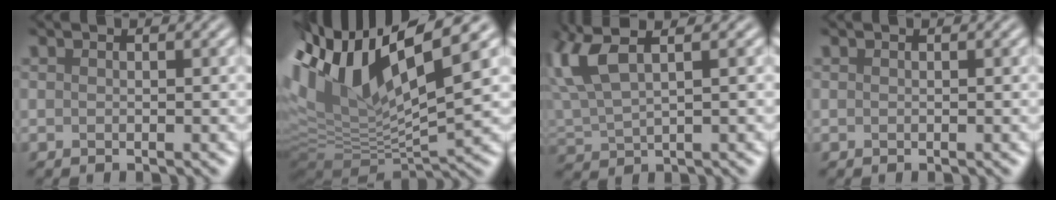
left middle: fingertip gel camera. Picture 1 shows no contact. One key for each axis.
{"total": 13.1, "fx": 4.0, "fy": 4.3, "fz": 11.7, "tx": -0.255, "ty": 0.006, "tz": 0.105}
{"total": 3.9, "fx": 1.6, "fy": 1.2, "fz": 3.4, "tx": -0.109, "ty": 0.010, "tz": 0.056}
{"total": 0.0}